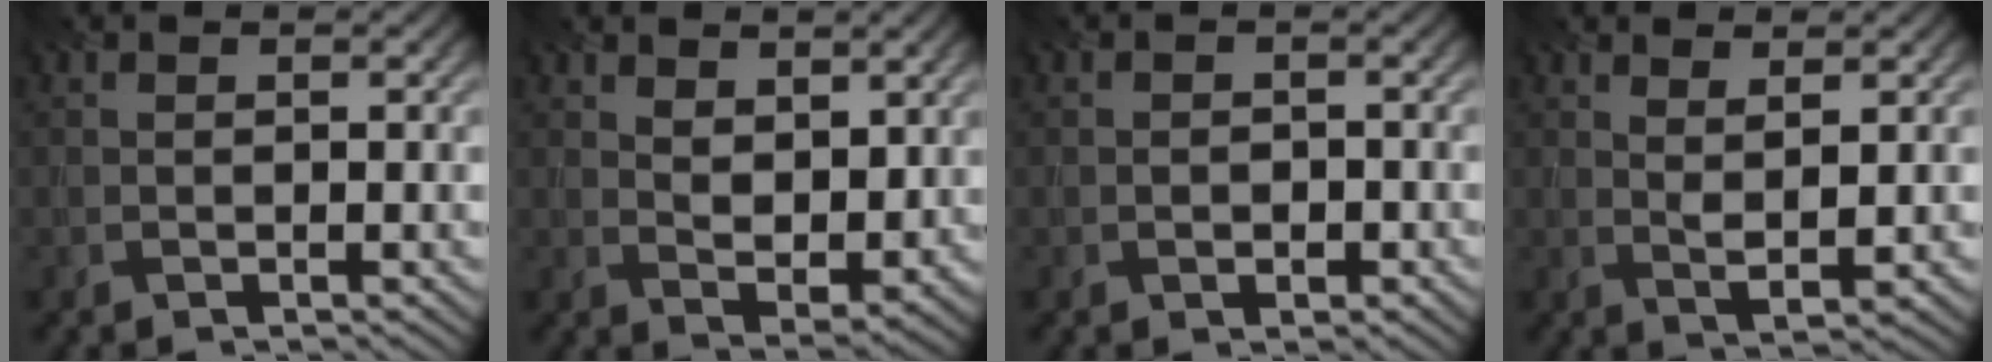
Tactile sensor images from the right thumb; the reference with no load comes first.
{"total": 4.4, "force": [2.7, 2.4, 2.5], "torque": [-0.057, -0.014, 0.050]}
{"total": 1.5, "force": [-0.4, 1.2, 0.8], "torque": [-0.013, -0.004, -0.009]}
{"total": 2.2, "force": [1.5, 0.2, 1.6], "torque": [-0.038, -0.010, 0.032]}